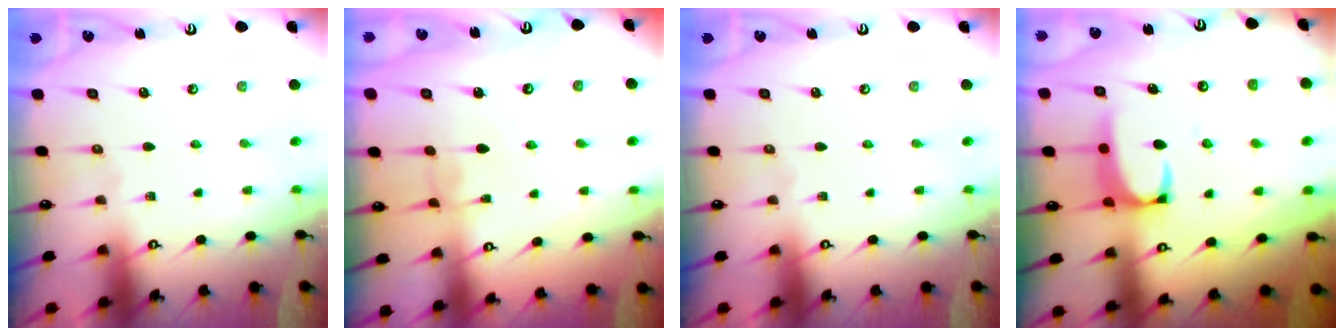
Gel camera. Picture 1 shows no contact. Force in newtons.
{"total": 1.6, "press": 1.5, "slide": 0.2}
{"total": 0.0}
{"total": 2.5, "press": 2.4, "slide": 0.8}